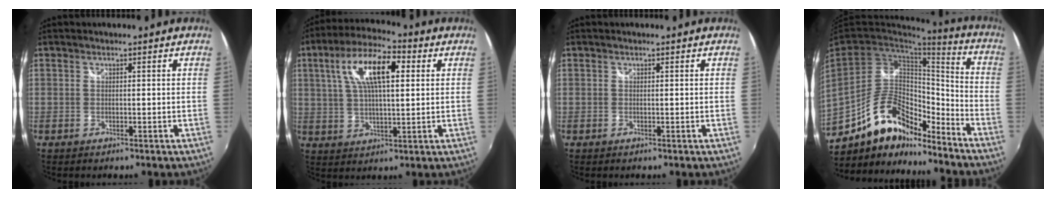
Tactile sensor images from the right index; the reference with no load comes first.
{"total": 13.2, "force": [4.2, 4.9, 11.6], "torque": [-0.214, 0.026, 0.070]}
{"total": 0.0}
{"total": 18.9, "force": [-13.3, 9.3, 9.6], "torque": [-0.199, 0.024, -0.215]}